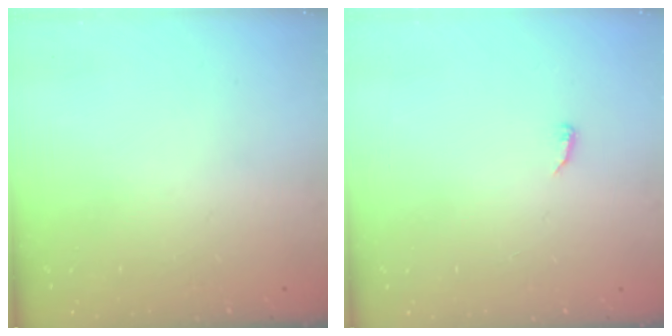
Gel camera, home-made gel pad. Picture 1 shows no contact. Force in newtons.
{"total": 4.3, "press": 4.2, "slide": 0.6}